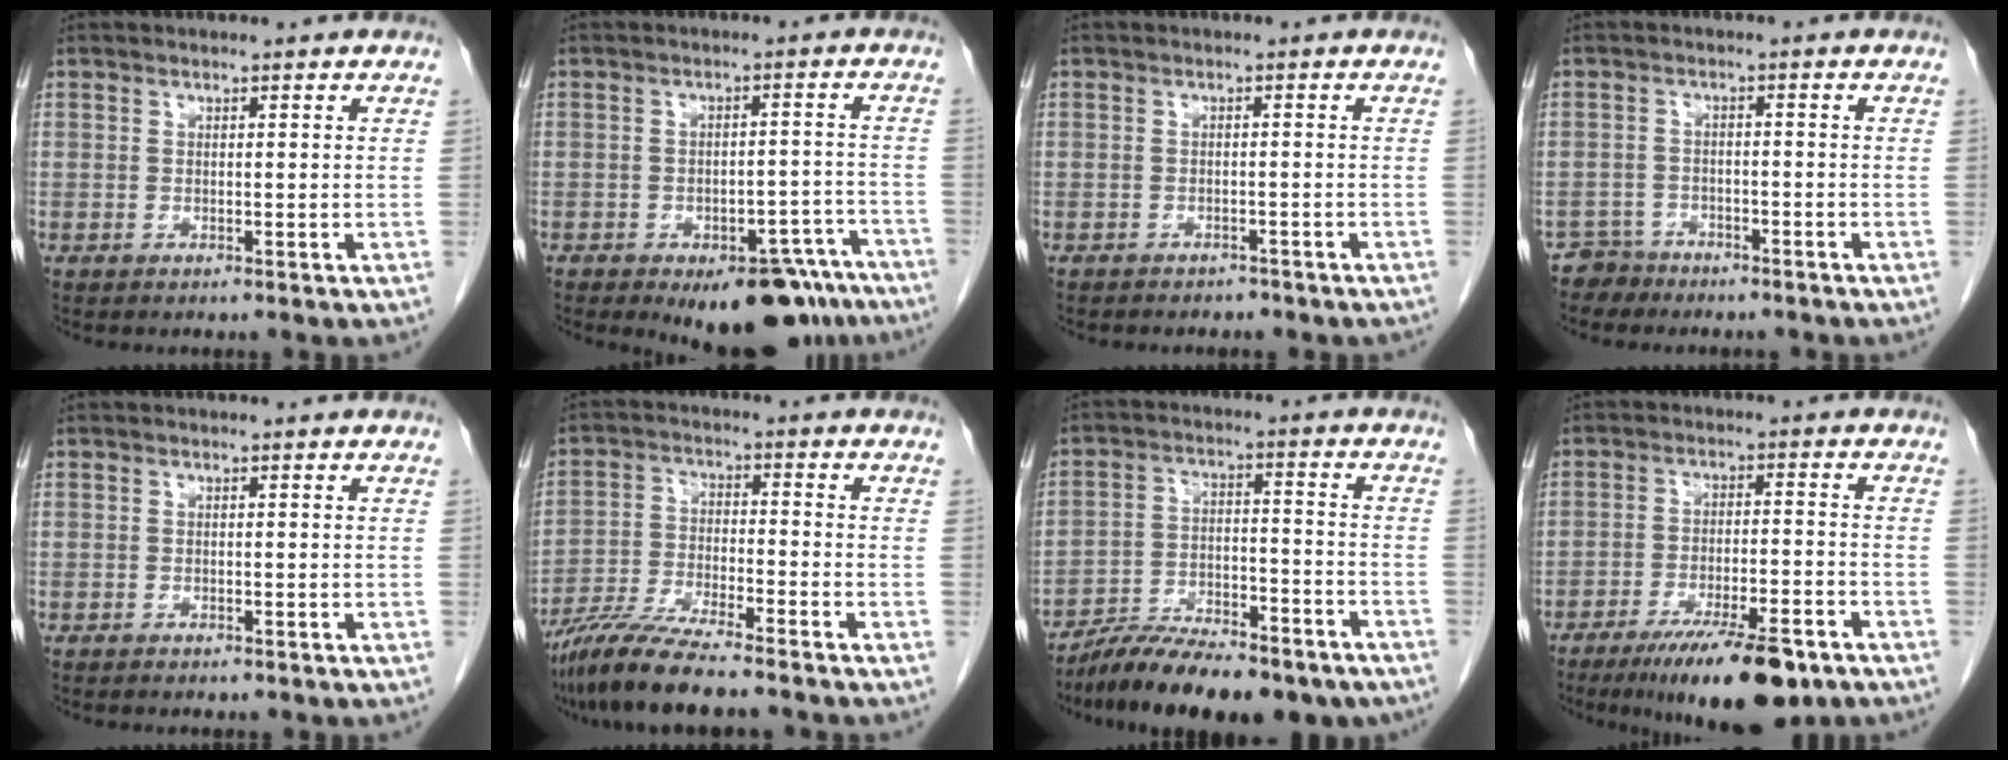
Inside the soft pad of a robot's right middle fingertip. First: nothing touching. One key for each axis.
{"total": 13.5, "fx": -10.0, "fy": 5.9, "fz": 6.9, "tx": -0.041, "ty": 0.024, "tz": -0.128}
{"total": 4.6, "fx": -3.9, "fy": 2.1, "fz": 1.2, "tx": -0.021, "ty": 0.004, "tz": -0.039}
{"total": 3.8, "fx": -3.1, "fy": 2.1, "fz": -0.9, "tx": 0.012, "ty": 0.007, "tz": -0.057}
{"total": 1.5, "fx": -1.2, "fy": 0.5, "fz": 0.7, "tx": -0.014, "ty": -0.003, "tz": -0.012}
{"total": 10.0, "fx": -8.5, "fy": 0.5, "fz": 5.3, "tx": -0.099, "ty": -0.026, "tz": -0.153}
{"total": 18.5, "fx": -15.3, "fy": 5.2, "fz": 9.0, "tx": -0.121, "ty": 0.014, "tz": -0.237}
{"total": 13.7, "fx": -9.5, "fy": 3.0, "fz": 9.4, "tx": -0.133, "ty": -0.017, "tz": -0.151}